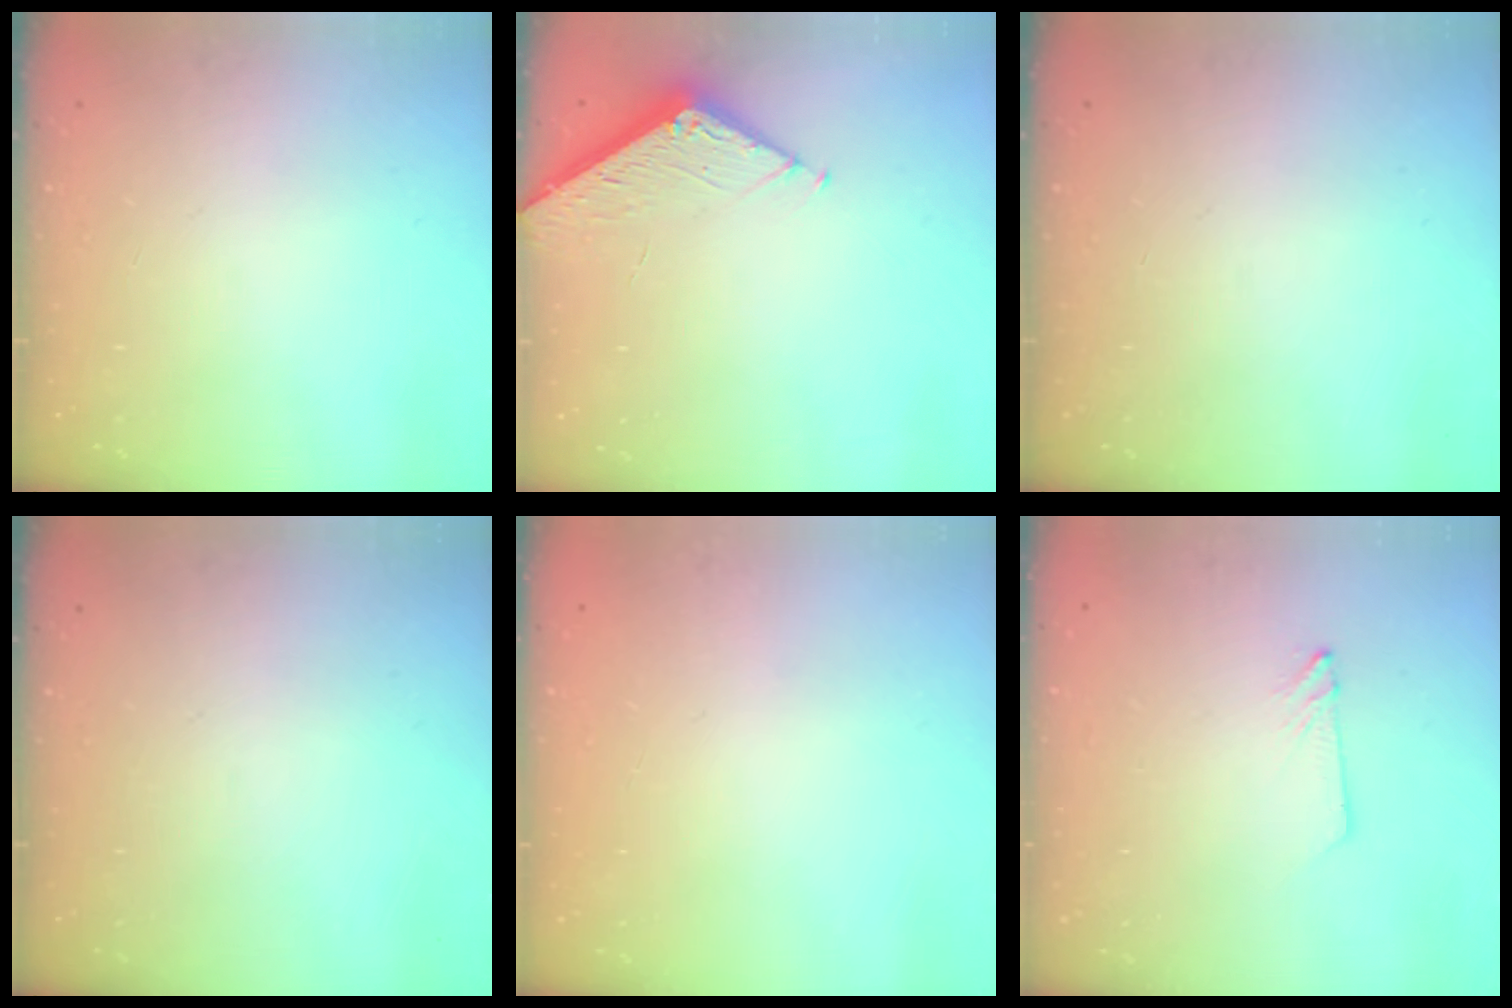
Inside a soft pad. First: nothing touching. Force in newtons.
{"total": 4.6, "press": 4.6, "slide": 0.5}
{"total": 0.0}
{"total": 0.0}
{"total": 0.7, "press": 0.3, "slide": 0.7}
{"total": 2.4, "press": 2.4, "slide": 0.2}